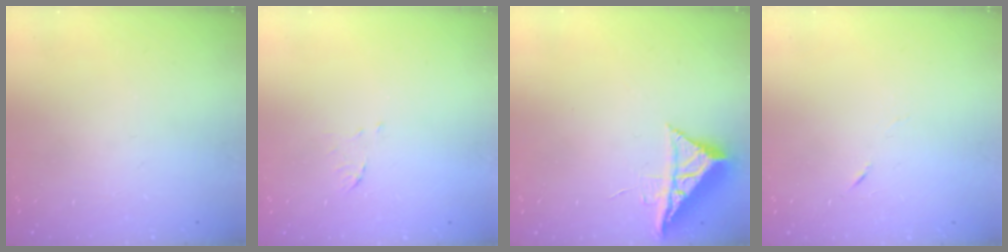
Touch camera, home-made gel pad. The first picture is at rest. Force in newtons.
{"total": 5.3, "press": 5.2, "slide": 0.5}
{"total": 7.1, "press": 7.1, "slide": 0.2}
{"total": 3.8, "press": 3.6, "slide": 1.1}